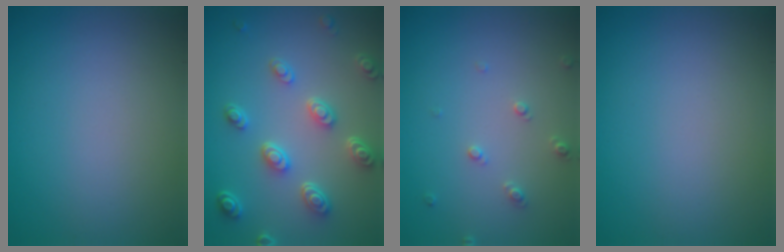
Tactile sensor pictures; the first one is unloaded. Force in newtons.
{"total": 4.7, "press": 3.7, "slide": 2.9}
{"total": 1.3, "press": 1.2, "slide": 0.3}
{"total": 0.0}